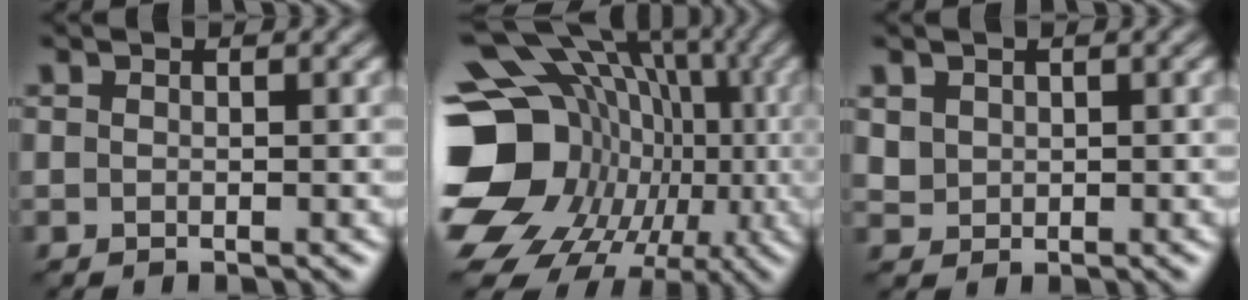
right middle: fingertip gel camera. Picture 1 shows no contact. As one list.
[{"total": 20.1, "force": [-2.6, 16.8, 10.8], "torque": [-0.158, -0.004, -0.054]}, {"total": 2.0, "force": [0.8, 1.7, 0.8], "torque": [-0.034, 0.008, 0.035]}]